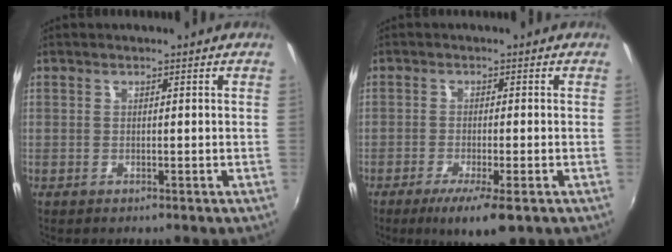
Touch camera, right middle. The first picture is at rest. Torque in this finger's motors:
{"motor_torque": [0.85, -0.71, 0.22, 0.12]}